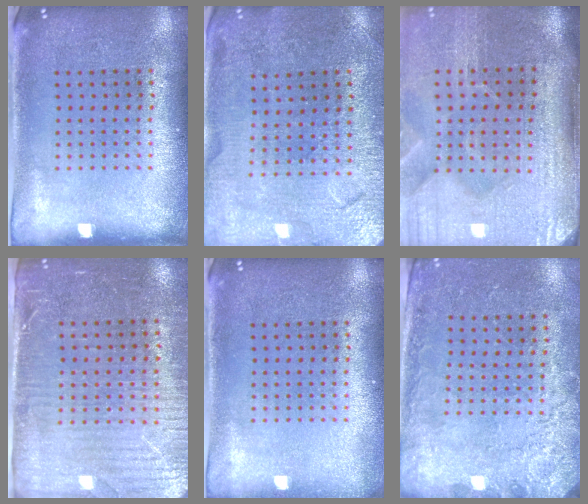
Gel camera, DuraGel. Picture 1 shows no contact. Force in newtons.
{"total": 1.5, "press": 1.5, "slide": 0.2}
{"total": 4.9, "press": 4.1, "slide": 2.6}
{"total": 3.6, "press": 3.1, "slide": 1.7}
{"total": 0.6, "press": 0.5, "slide": 0.2}
{"total": 2.6, "press": 2.3, "slide": 1.2}